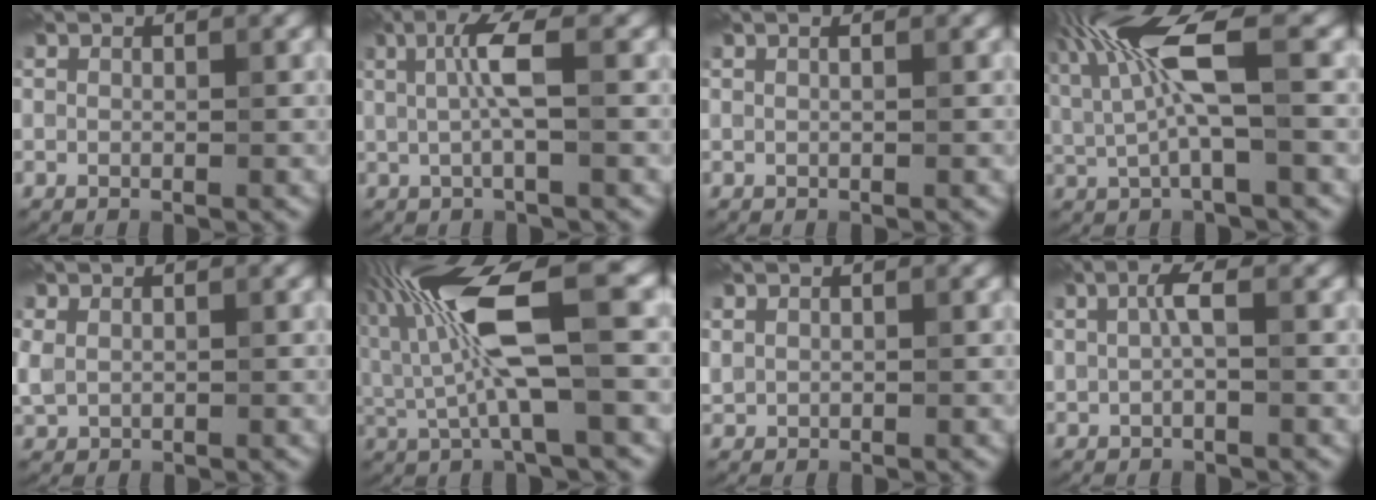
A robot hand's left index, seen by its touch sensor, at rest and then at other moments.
{"total": 3.4, "force": [0.4, 0.4, 3.4], "torque": [-0.068, 0.002, 0.004]}
{"total": 0.8, "force": [0.4, 0.3, 0.6], "torque": [-0.005, -0.002, 0.002]}
{"total": 8.0, "force": [2.3, 1.8, 7.4], "torque": [-0.157, 0.008, 0.043]}
{"total": 1.5, "force": [0.4, 1.1, 1.0], "torque": [-0.028, 0.000, 0.012]}
{"total": 11.3, "force": [1.5, 3.0, 10.8], "torque": [-0.208, 0.015, 0.021]}
{"total": 0.7, "force": [0.5, 0.4, 0.1], "torque": [-0.002, 0.001, 0.014]}
{"total": 1.7, "force": [0.2, 0.3, 1.7], "torque": [-0.036, 0.003, 0.003]}